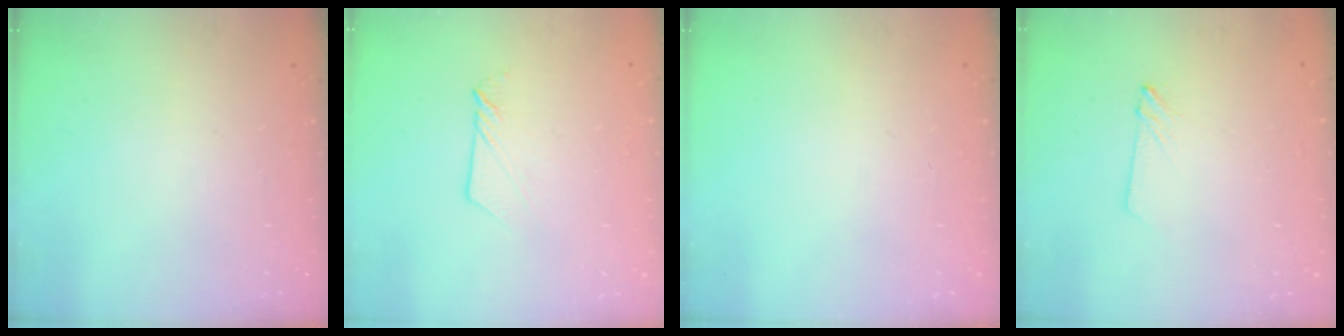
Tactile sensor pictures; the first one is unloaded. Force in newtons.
{"total": 4.5, "press": 4.5, "slide": 0.3}
{"total": 0.0}
{"total": 2.4, "press": 2.4, "slide": 0.2}